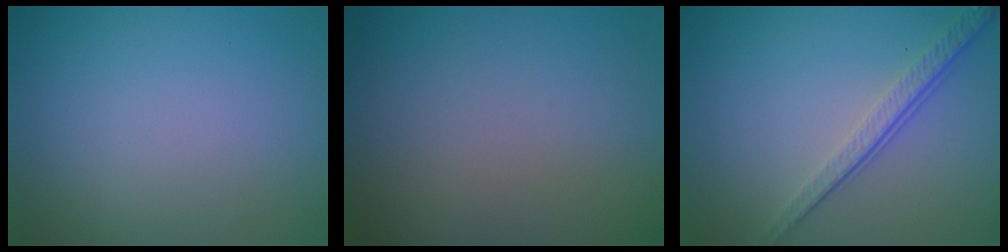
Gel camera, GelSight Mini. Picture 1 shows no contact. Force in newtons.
{"total": 0.0}
{"total": 3.9, "press": 2.7, "slide": 2.8}